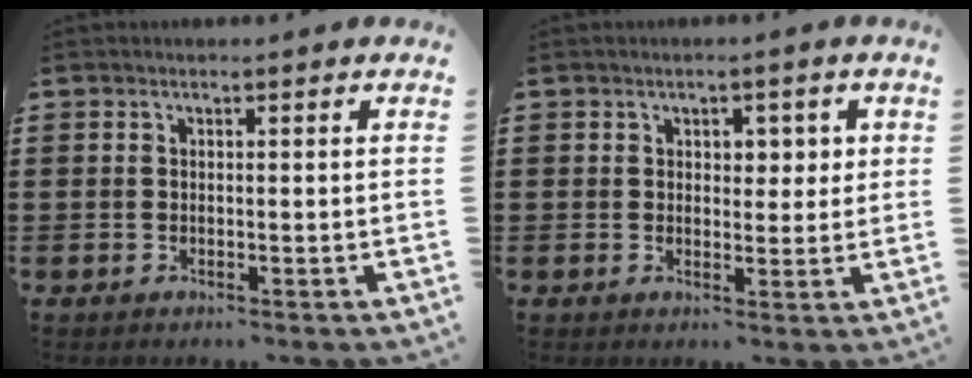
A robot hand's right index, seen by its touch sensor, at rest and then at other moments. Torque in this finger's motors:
{"motor_torque": [-0.21, 0.08, 0.09, 0.00]}